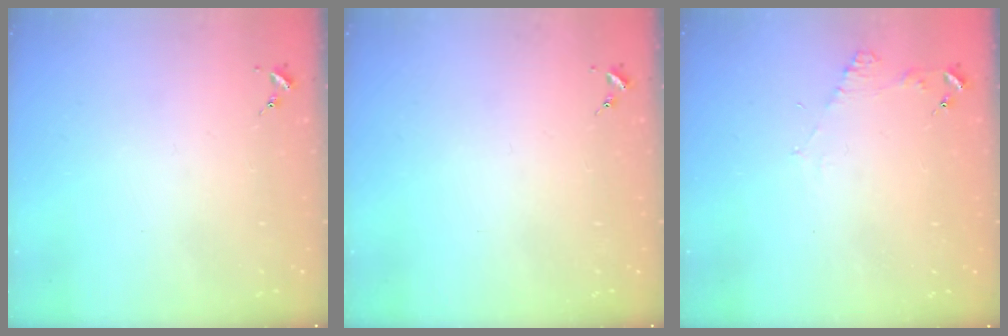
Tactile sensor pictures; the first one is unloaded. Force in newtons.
{"total": 0.0}
{"total": 4.9, "press": 4.9, "slide": 0.6}